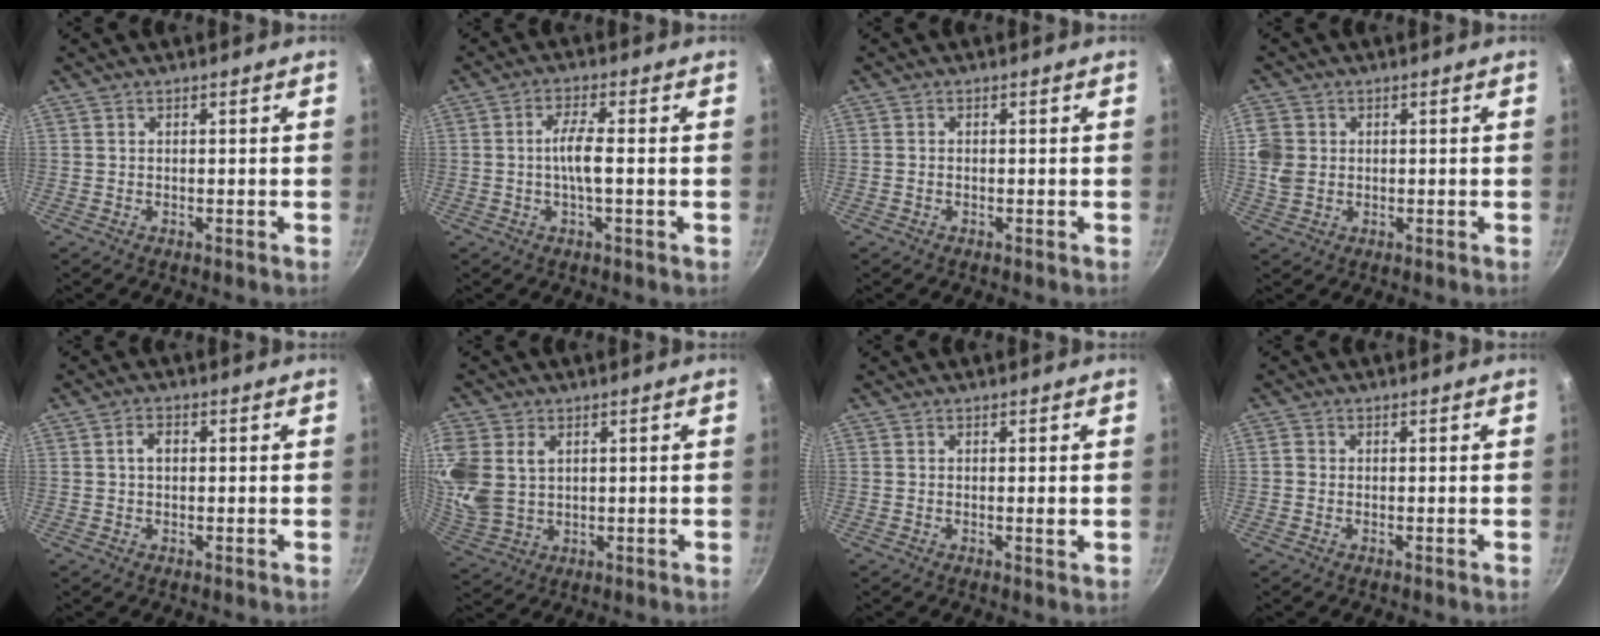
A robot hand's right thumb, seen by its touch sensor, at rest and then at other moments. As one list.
[{"total": 4.9, "force": [-0.5, 0.7, 4.8], "torque": [-0.101, 0.009, -0.015]}, {"total": 0.6, "force": [-0.2, 0.4, 0.4], "torque": [-0.007, 0.003, -0.006]}, {"total": 5.3, "force": [0.6, 4.4, 2.8], "torque": [-0.048, -0.005, 0.010]}, {"total": 2.6, "force": [0.3, 1.8, 1.8], "torque": [-0.023, 0.007, 0.003]}, {"total": 14.2, "force": [3.3, 10.8, 8.6], "torque": [-0.207, 0.004, 0.075]}, {"total": 1.3, "force": [0.0, 0.1, 1.3], "torque": [-0.022, -0.004, -0.001]}, {"total": 1.2, "force": [-0.2, 1.1, 0.4], "torque": [-0.006, 0.003, -0.008]}]